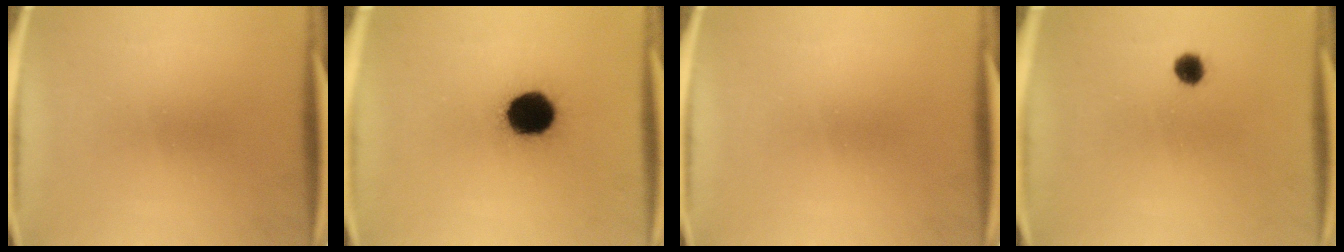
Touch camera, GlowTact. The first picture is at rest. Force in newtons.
{"total": 14.5}
{"total": 0.0}
{"total": 2.4}